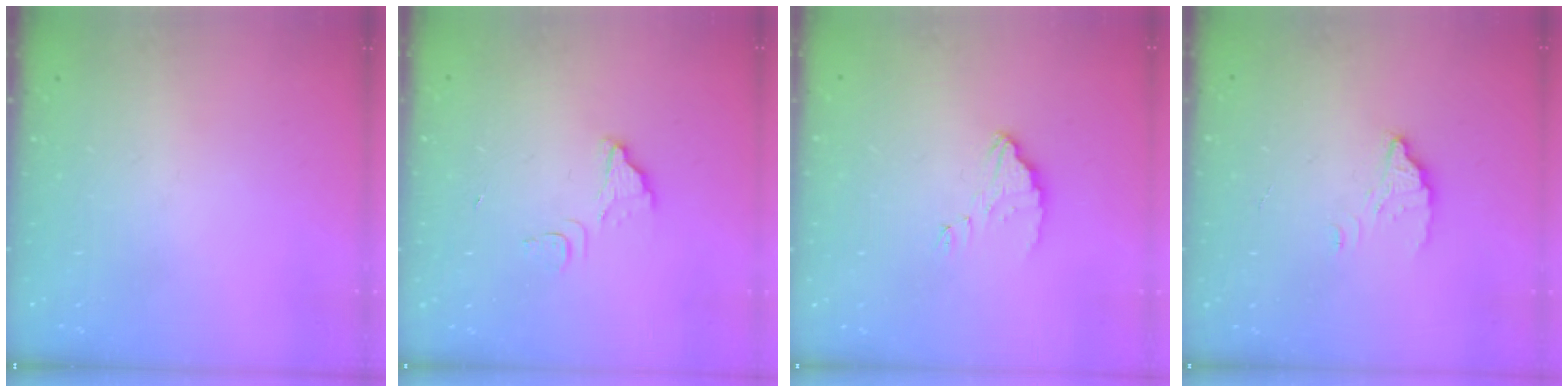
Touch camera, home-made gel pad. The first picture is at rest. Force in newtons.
{"total": 5.5, "press": 5.5, "slide": 0.5}
{"total": 3.2, "press": 3.2, "slide": 0.1}
{"total": 2.6, "press": 2.6, "slide": 0.2}